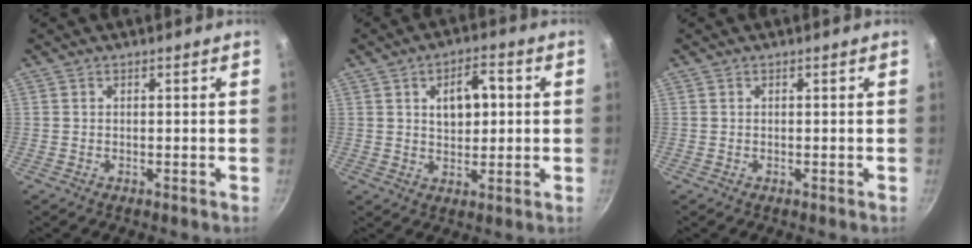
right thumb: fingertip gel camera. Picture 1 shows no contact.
{"total": 7.5, "force": [1.6, 4.3, 5.9], "torque": [-0.069, 0.003, 0.025]}
{"total": 0.0}